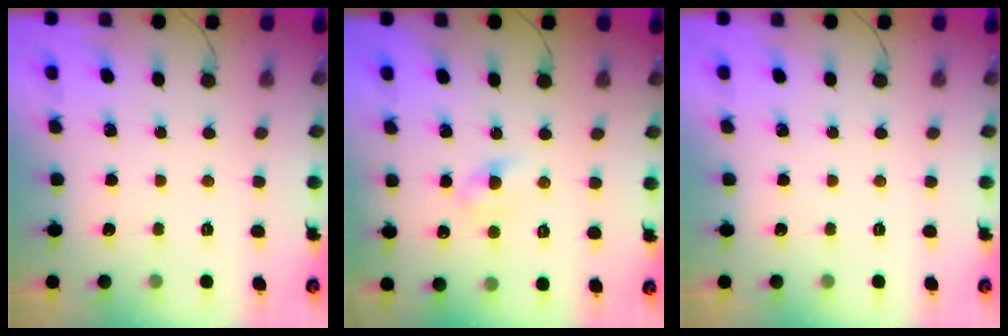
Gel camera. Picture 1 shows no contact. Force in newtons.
{"total": 4.1, "press": 3.9, "slide": 1.2}
{"total": 0.0}